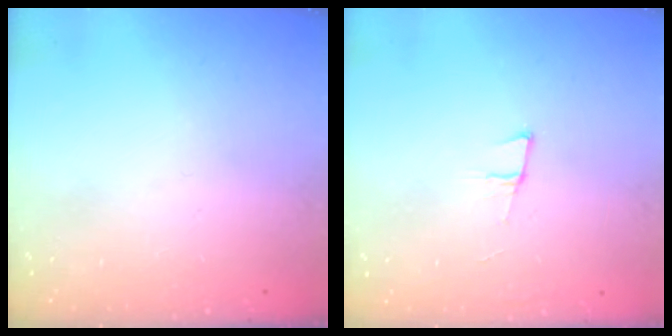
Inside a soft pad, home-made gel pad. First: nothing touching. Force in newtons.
{"total": 5.4, "press": 4.6, "slide": 2.7}